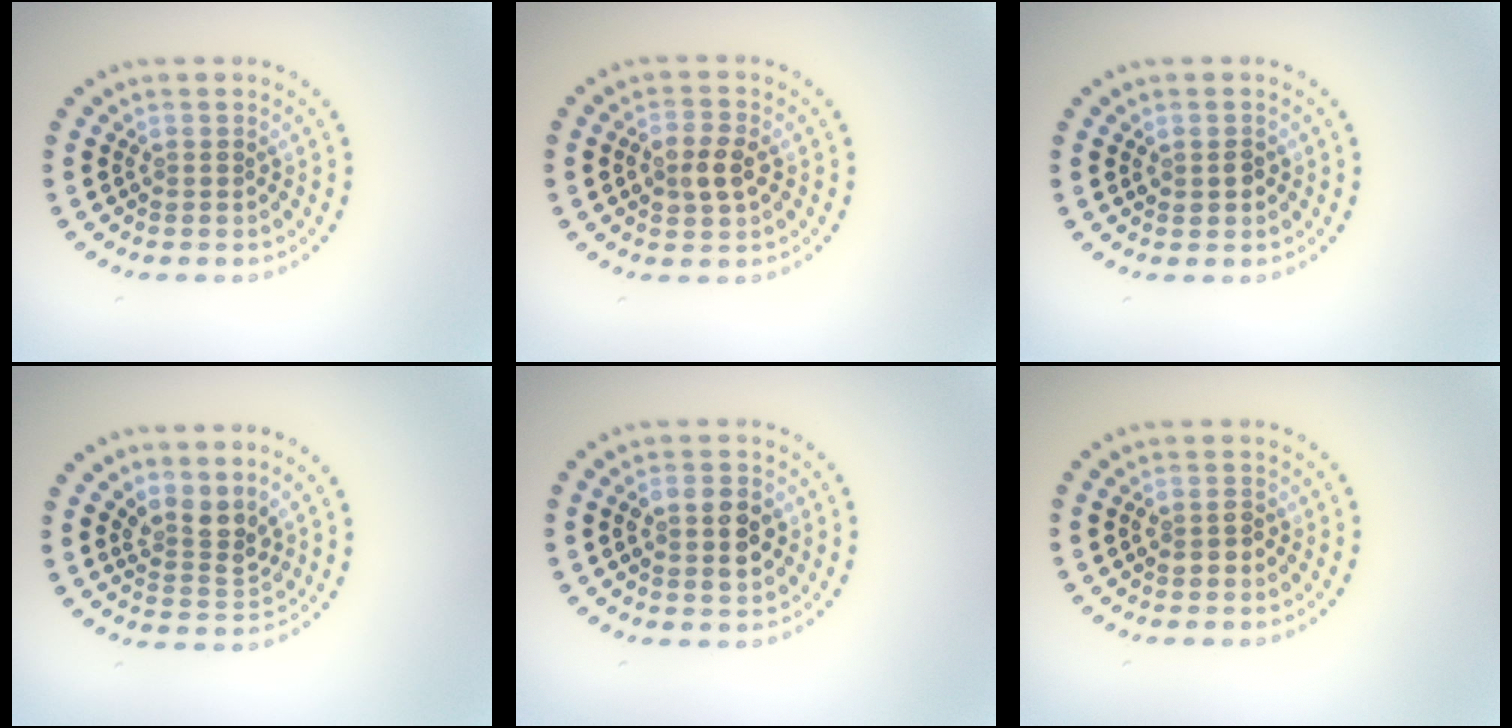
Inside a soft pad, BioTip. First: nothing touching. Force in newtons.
{"total": 2.8, "press": 2.8, "slide": 0.1}
{"total": 1.3, "press": 1.3, "slide": 0.1}
{"total": 2.8, "press": 2.1, "slide": 1.9}
{"total": 3.8, "press": 3.7, "slide": 0.3}
{"total": 1.4, "press": 1.4, "slide": 0.4}